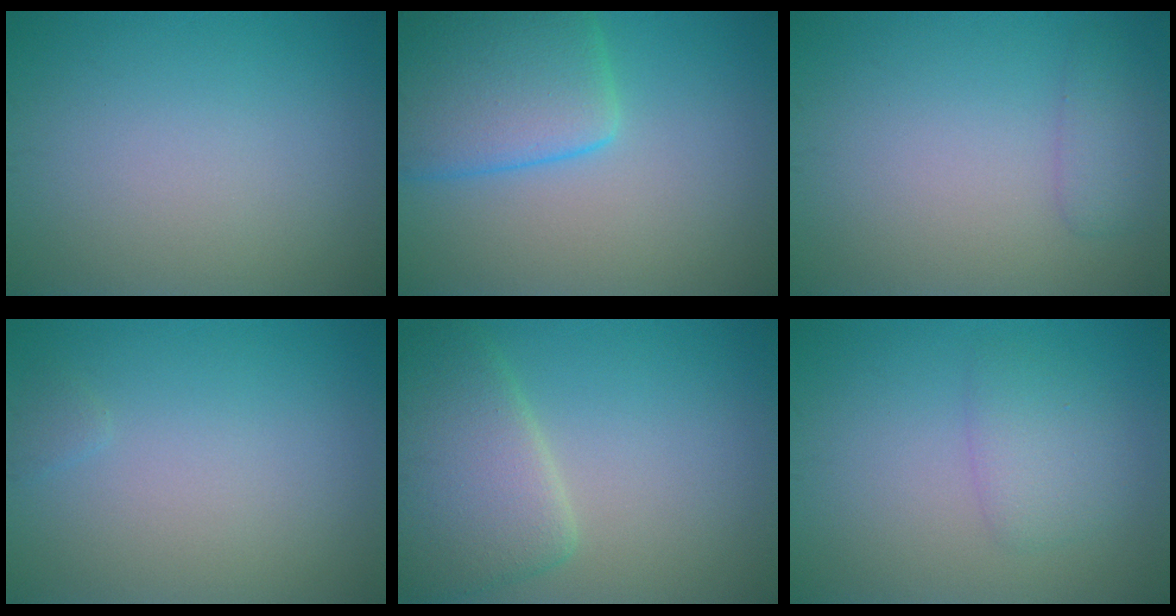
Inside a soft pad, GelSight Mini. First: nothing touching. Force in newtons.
{"total": 7.3, "press": 7.2, "slide": 0.6}
{"total": 1.5, "press": 1.5, "slide": 0.2}
{"total": 0.6, "press": 0.6, "slide": 0.1}
{"total": 5.9, "press": 5.9, "slide": 0.5}
{"total": 2.3, "press": 2.3, "slide": 0.1}